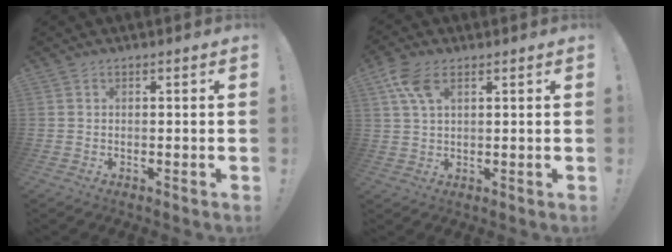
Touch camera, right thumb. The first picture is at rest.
{"total": 7.8, "force": [3.8, 4.1, 5.5], "torque": [-0.114, -0.004, 0.074]}